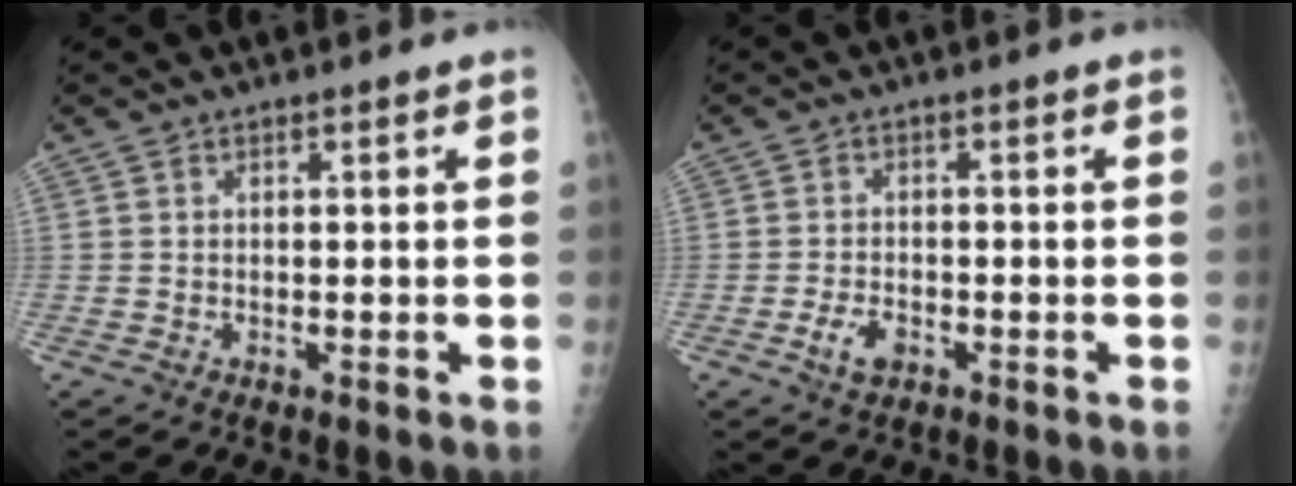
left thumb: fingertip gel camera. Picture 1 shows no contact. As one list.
[{"total": 3.6, "force": [-1.8, 2.2, 2.3], "torque": [-0.040, 0.008, -0.030]}]